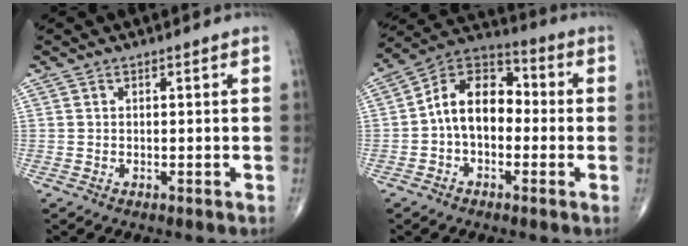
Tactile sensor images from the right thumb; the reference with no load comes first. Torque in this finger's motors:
{"motor_torque": [0.21, 0.25, 0.22, -0.20, 0.23]}